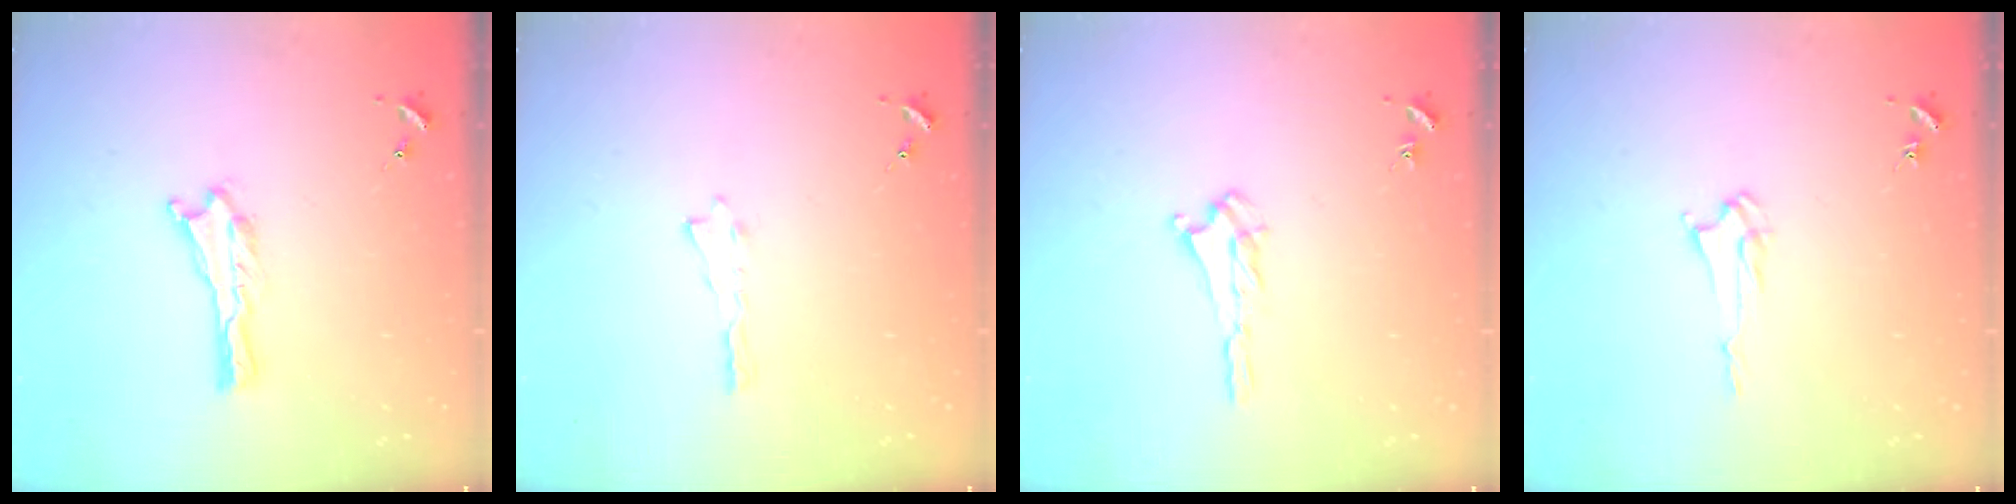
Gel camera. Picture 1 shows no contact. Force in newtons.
{"total": 0.0}
{"total": 2.0, "press": 2.0, "slide": 0.5}
{"total": 2.4, "press": 2.4, "slide": 0.3}